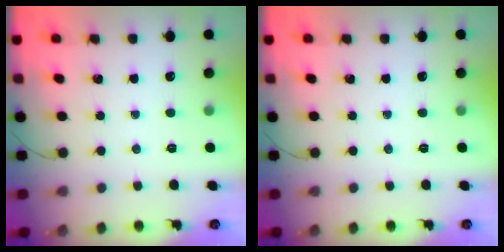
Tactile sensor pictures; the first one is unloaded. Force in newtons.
{"total": 0.0}